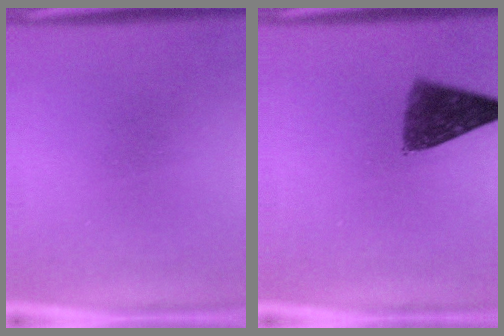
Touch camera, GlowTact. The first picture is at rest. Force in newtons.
{"total": 8.2}